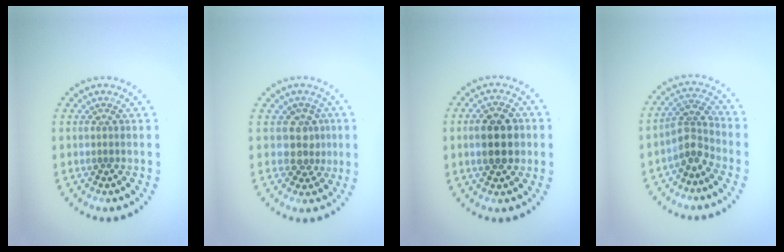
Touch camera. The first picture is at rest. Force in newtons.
{"total": 2.3, "press": 1.8, "slide": 1.4}
{"total": 4.6, "press": 4.6, "slide": 0.2}
{"total": 2.8, "press": 2.2, "slide": 1.7}